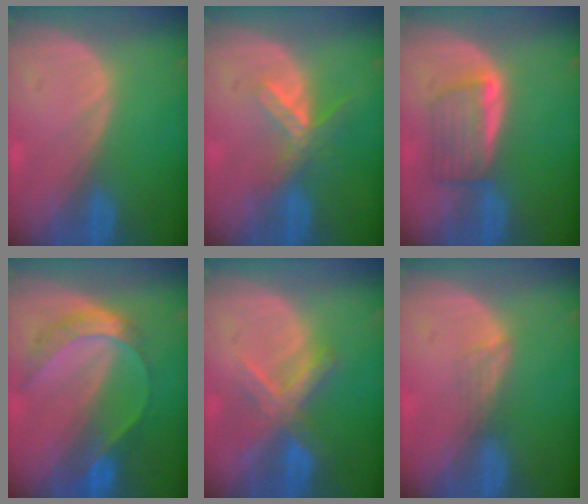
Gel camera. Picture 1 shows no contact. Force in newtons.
{"total": 5.4, "press": 4.9, "slide": 2.4}
{"total": 5.6, "press": 5.3, "slide": 1.7}
{"total": 7.2, "press": 6.1, "slide": 4.0}
{"total": 7.1, "press": 6.2, "slide": 3.6}
{"total": 2.0, "press": 1.6, "slide": 1.3}